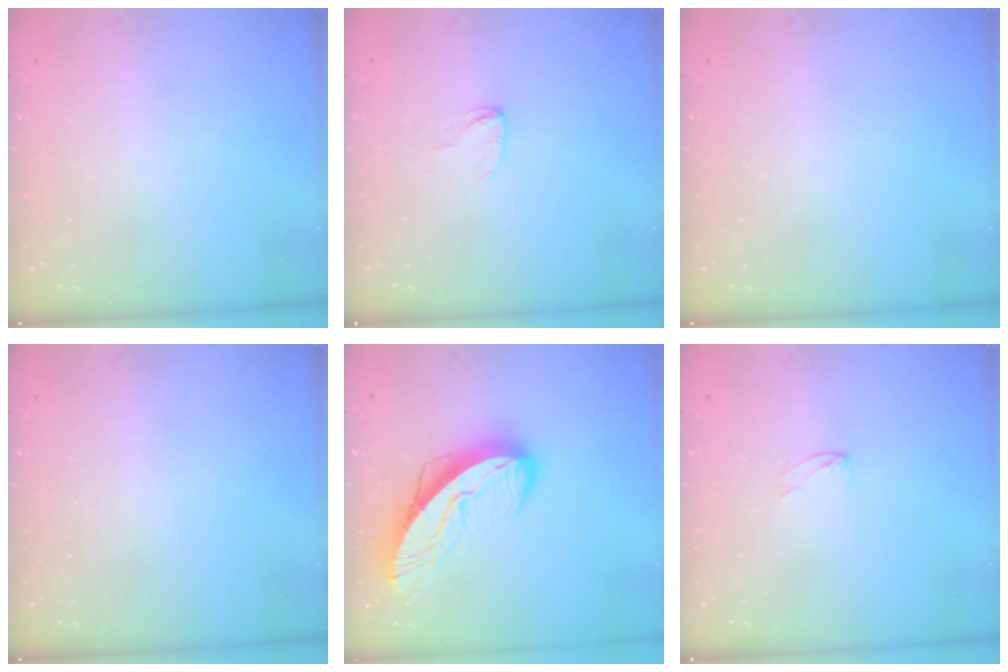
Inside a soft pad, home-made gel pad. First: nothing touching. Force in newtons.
{"total": 3.3, "press": 3.3, "slide": 0.3}
{"total": 0.0}
{"total": 0.0}
{"total": 11.9, "press": 11.8, "slide": 1.3}
{"total": 2.7, "press": 2.7, "slide": 0.2}